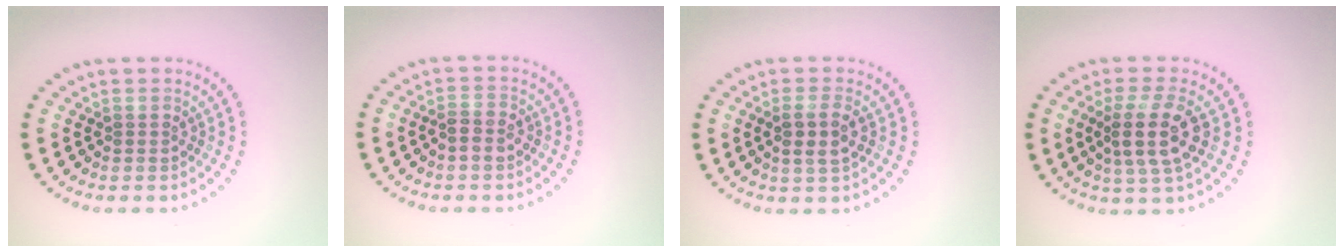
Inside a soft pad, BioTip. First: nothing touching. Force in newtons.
{"total": 1.7, "press": 1.6, "slide": 0.6}
{"total": 2.3, "press": 2.2, "slide": 0.7}
{"total": 4.4, "press": 4.0, "slide": 1.9}